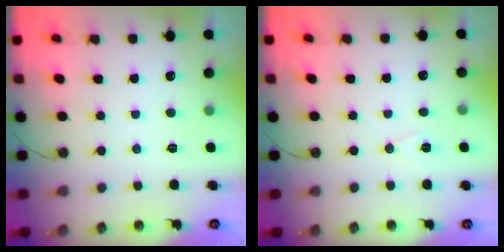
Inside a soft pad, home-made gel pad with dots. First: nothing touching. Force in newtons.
{"total": 6.1, "press": 4.1, "slide": 4.6}